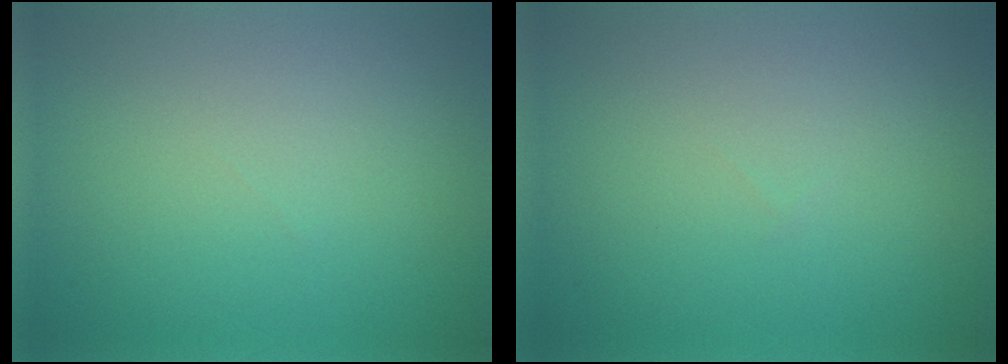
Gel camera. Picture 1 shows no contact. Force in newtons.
{"total": 0.0}